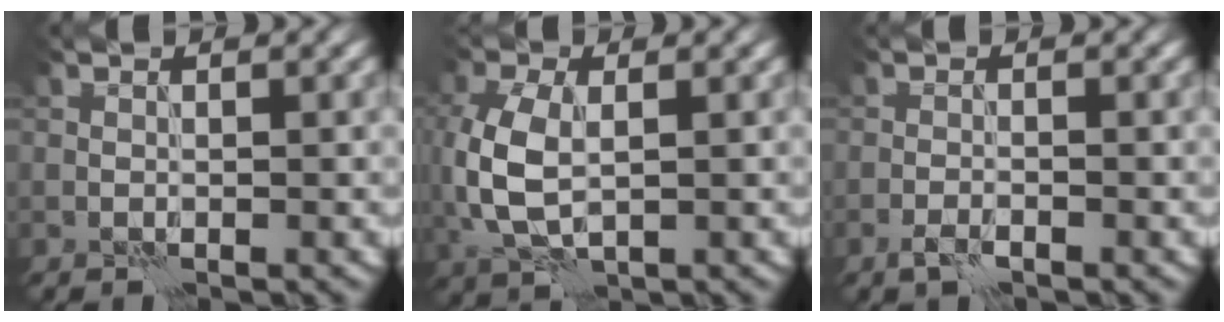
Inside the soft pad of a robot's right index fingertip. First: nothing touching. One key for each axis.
{"total": 6.4, "fx": 0.0, "fy": 3.9, "fz": 5.1, "tx": -0.132, "ty": -0.001, "tz": 0.005}
{"total": 1.2, "fx": -0.8, "fy": 0.3, "fz": 0.8, "tx": -0.020, "ty": 0.001, "tz": -0.018}